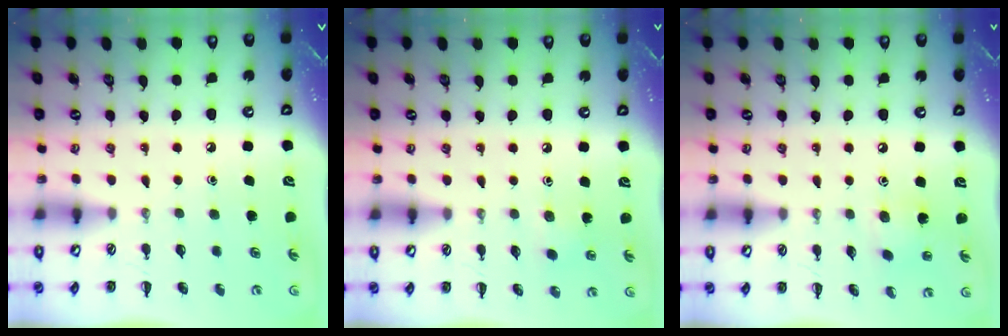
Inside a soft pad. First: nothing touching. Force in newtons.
{"total": 4.4, "press": 4.3, "slide": 1.1}
{"total": 4.2, "press": 4.0, "slide": 1.1}